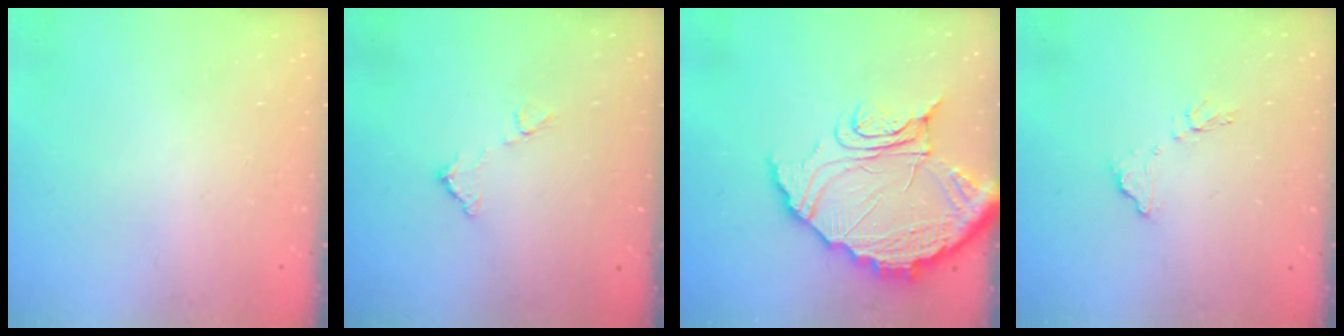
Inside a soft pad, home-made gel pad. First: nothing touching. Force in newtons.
{"total": 7.3, "press": 7.3, "slide": 0.4}
{"total": 17.0, "press": 17.0, "slide": 1.7}
{"total": 8.0, "press": 8.0, "slide": 0.4}